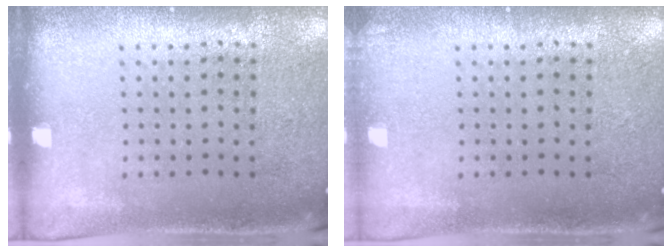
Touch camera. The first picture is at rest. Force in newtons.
{"total": 0.6, "press": 0.6, "slide": 0.0}